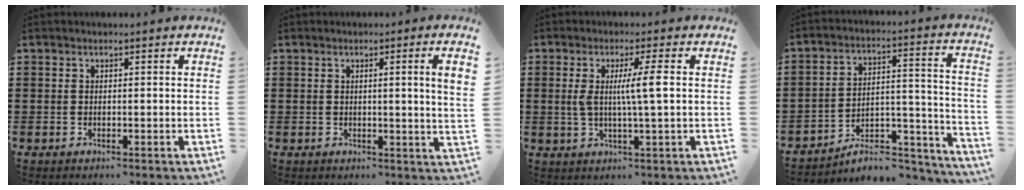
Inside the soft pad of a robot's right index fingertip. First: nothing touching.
{"total": 3.3, "force": [0.9, -0.6, 3.1], "torque": [-0.056, -0.007, 0.012]}
{"total": 5.7, "force": [0.6, 0.1, 5.7], "torque": [-0.107, -0.006, 0.005]}
{"total": 6.3, "force": [-5.4, 2.0, 2.7], "torque": [-0.040, 0.003, -0.102]}